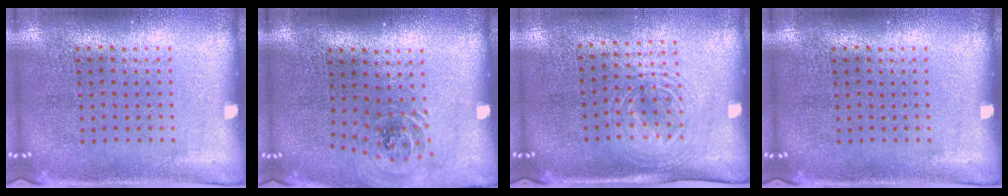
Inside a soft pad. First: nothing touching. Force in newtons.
{"total": 1.1, "press": 1.1, "slide": 0.2}
{"total": 1.5, "press": 1.3, "slide": 0.7}
{"total": 0.0}